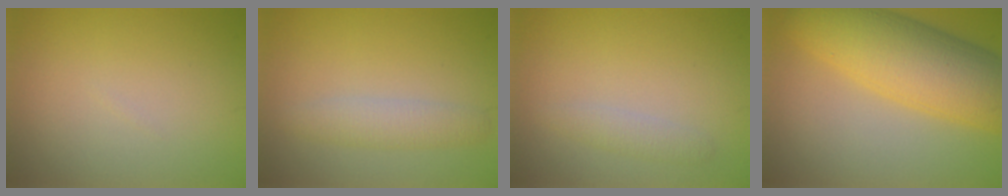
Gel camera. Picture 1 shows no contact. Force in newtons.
{"total": 2.4, "press": 2.4, "slide": 0.0}
{"total": 1.4, "press": 1.4, "slide": 0.0}
{"total": 10.3, "press": 10.3, "slide": 0.2}